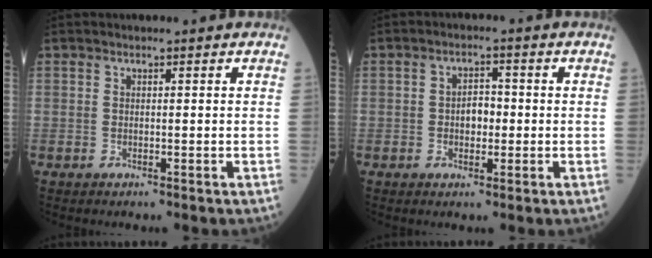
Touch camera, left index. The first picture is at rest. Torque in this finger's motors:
{"motor_torque": [0.08, 0.04, 0.06, 0.00]}